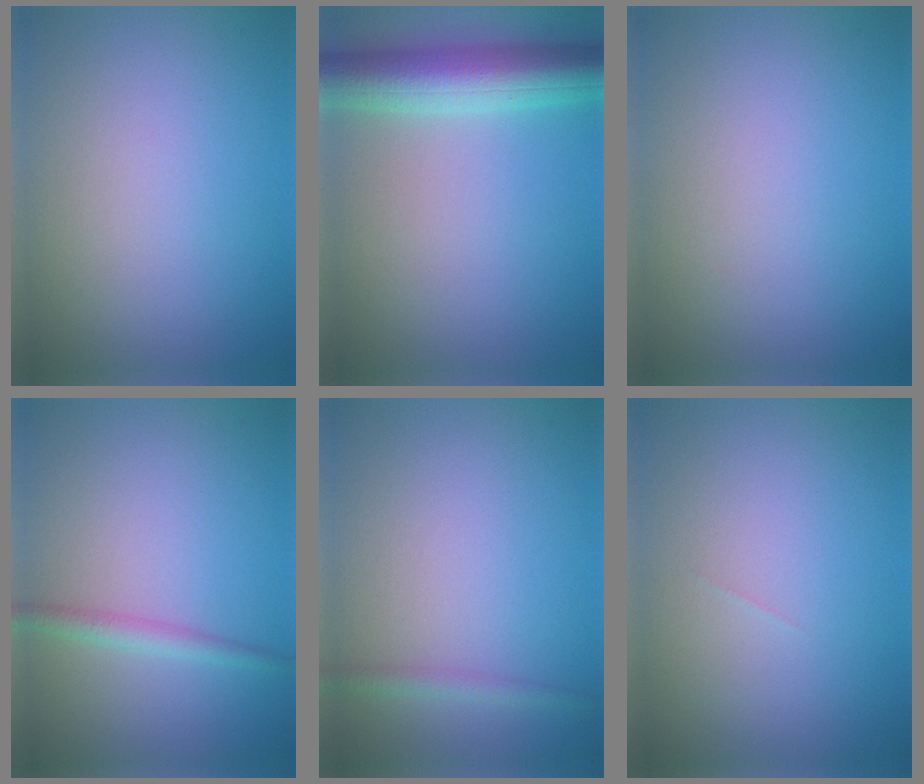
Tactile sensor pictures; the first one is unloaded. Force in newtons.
{"total": 6.9, "press": 6.9, "slide": 0.2}
{"total": 0.0}
{"total": 1.8, "press": 1.8, "slide": 0.0}
{"total": 1.3, "press": 1.3, "slide": 0.0}
{"total": 0.0}